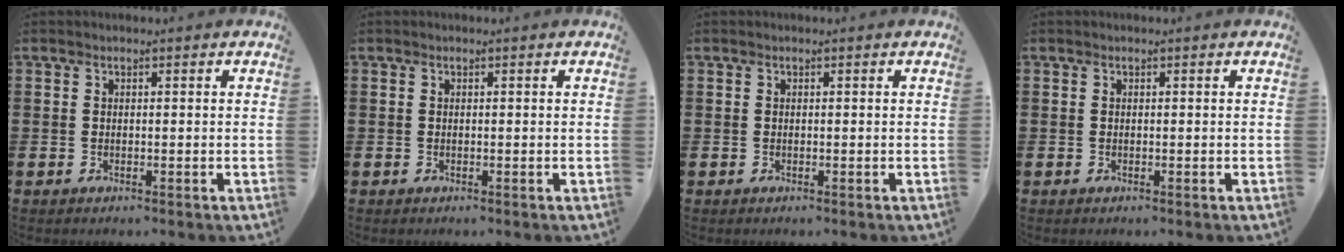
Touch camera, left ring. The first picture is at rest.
{"total": 0.0}
{"total": 0.0}
{"total": 0.0}